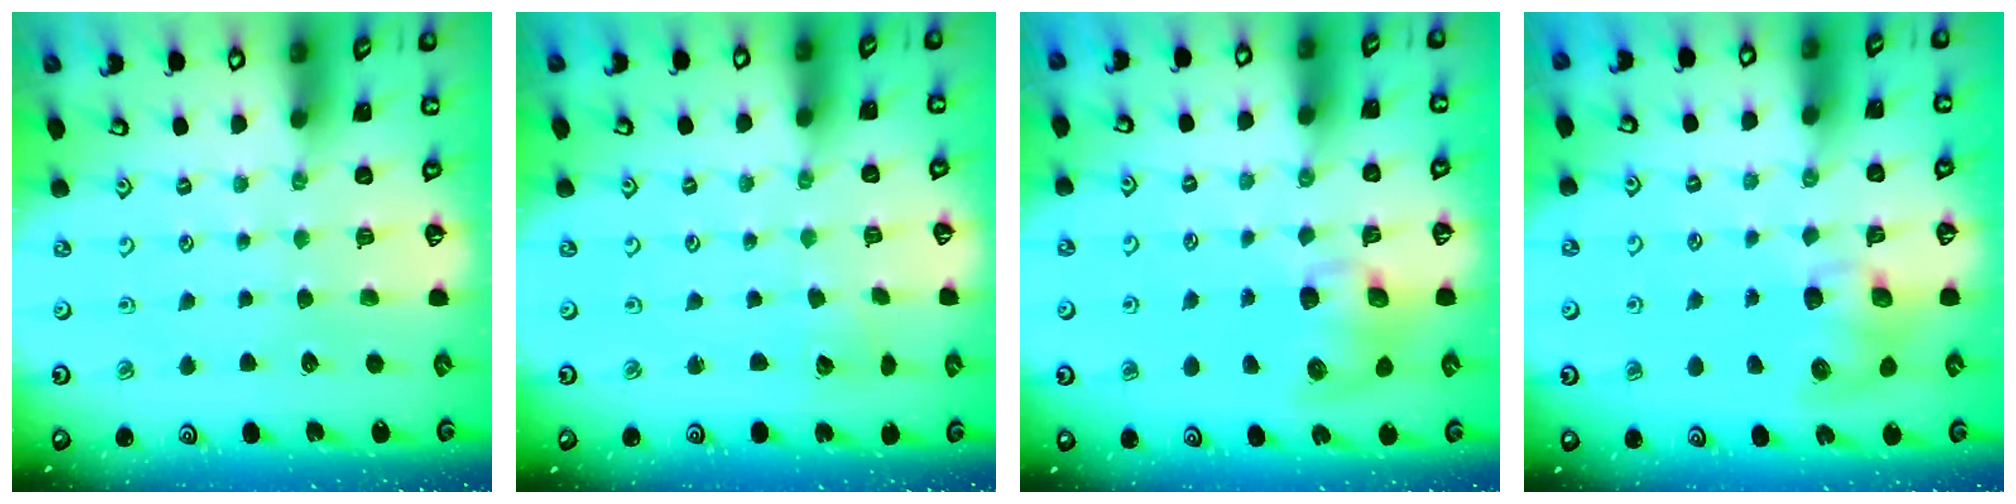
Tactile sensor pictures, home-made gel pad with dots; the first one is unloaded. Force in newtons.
{"total": 2.5, "press": 2.5, "slide": 0.3}
{"total": 9.4, "press": 9.3, "slide": 1.4}
{"total": 8.2, "press": 8.1, "slide": 1.2}